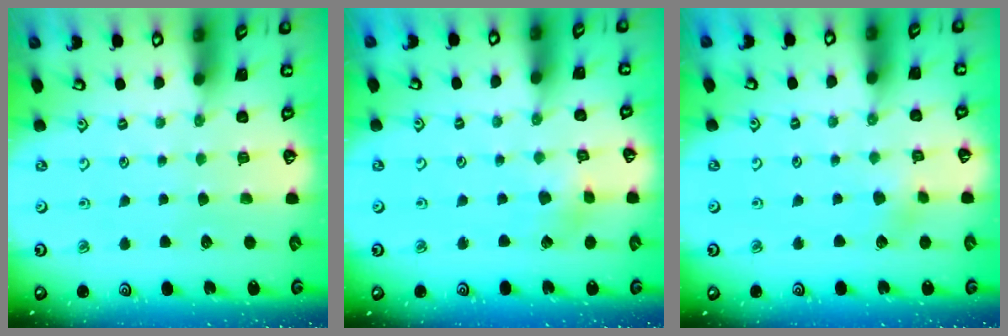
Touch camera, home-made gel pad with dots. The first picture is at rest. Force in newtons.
{"total": 3.1, "press": 3.1, "slide": 0.2}
{"total": 3.2, "press": 3.1, "slide": 0.3}